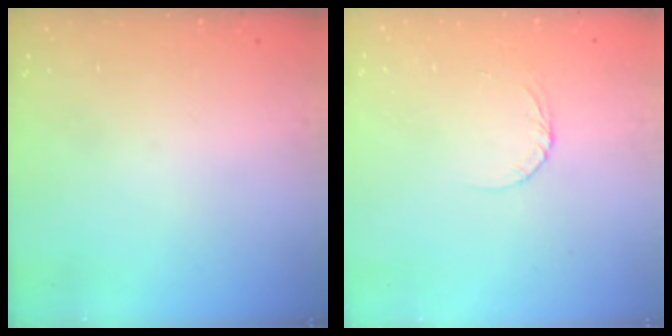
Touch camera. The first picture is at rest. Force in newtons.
{"total": 3.5, "press": 3.5, "slide": 0.3}